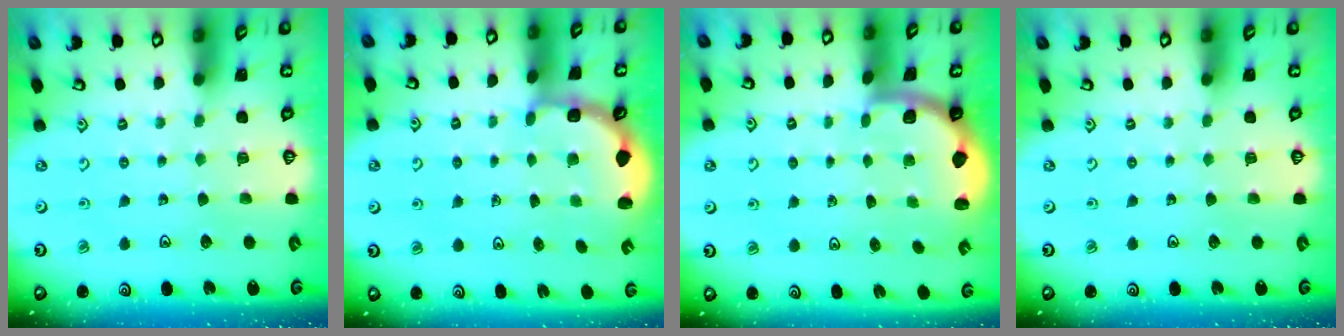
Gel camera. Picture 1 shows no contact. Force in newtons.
{"total": 2.7, "press": 2.4, "slide": 1.4}
{"total": 1.7, "press": 1.7, "slide": 0.3}
{"total": 0.0}